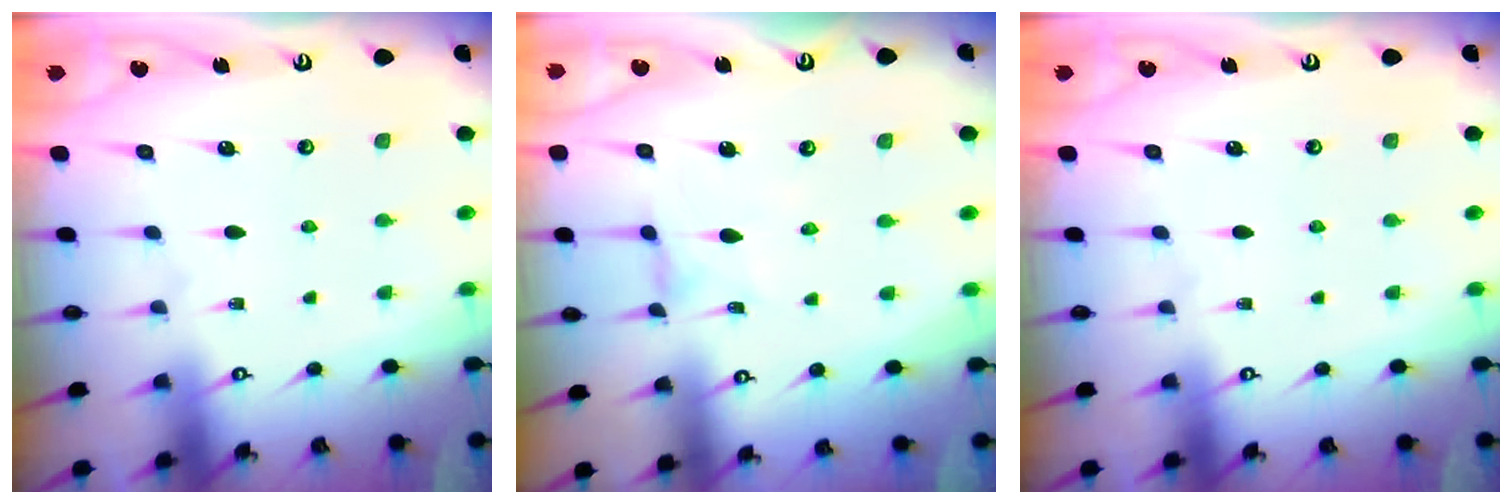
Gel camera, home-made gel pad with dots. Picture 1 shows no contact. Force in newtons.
{"total": 1.6, "press": 1.6, "slide": 0.2}
{"total": 0.0}